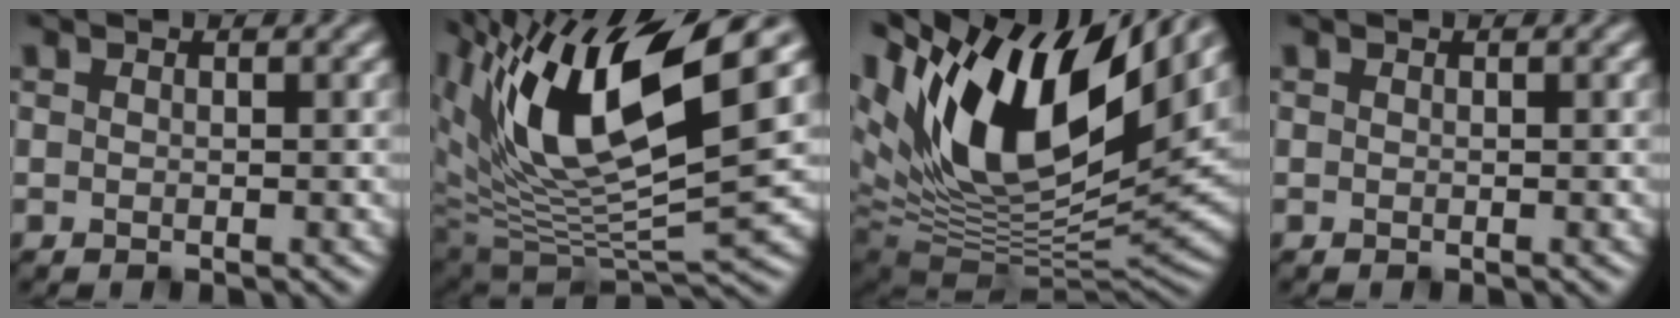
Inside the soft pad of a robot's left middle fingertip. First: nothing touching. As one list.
[{"total": 13.0, "force": [6.3, 4.4, 10.5], "torque": [-0.195, 0.001, 0.123]}, {"total": 16.6, "force": [7.0, 7.8, 12.8], "torque": [-0.246, 0.015, 0.120]}, {"total": 0.0}]